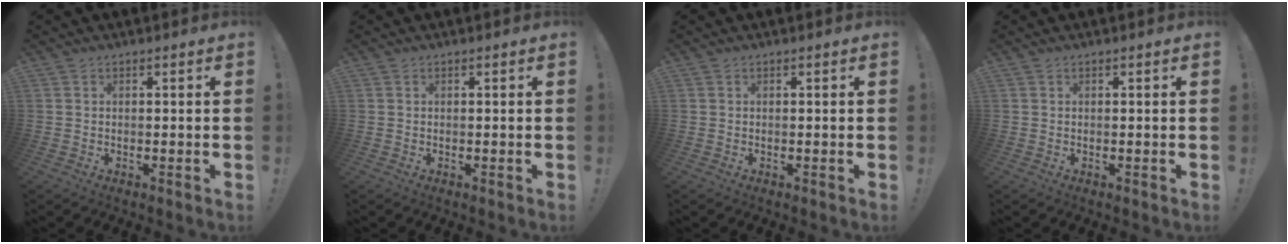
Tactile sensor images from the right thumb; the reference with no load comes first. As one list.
[{"total": 0.0}, {"total": 0.0}, {"total": 0.0}]